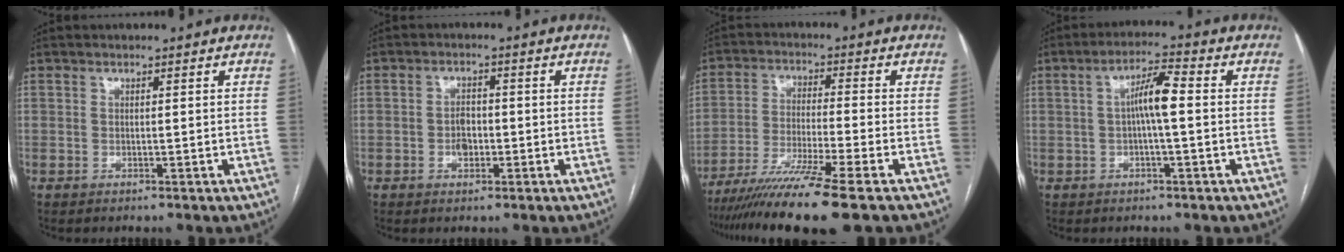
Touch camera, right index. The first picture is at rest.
{"total": 2.9, "force": [-0.7, 1.9, 2.0], "torque": [-0.033, 0.006, -0.011]}
{"total": 12.6, "force": [-9.5, -2.0, 8.1], "torque": [-0.139, -0.037, -0.158]}
{"total": 5.6, "force": [0.0, 0.3, 5.6], "torque": [-0.100, 0.015, -0.001]}